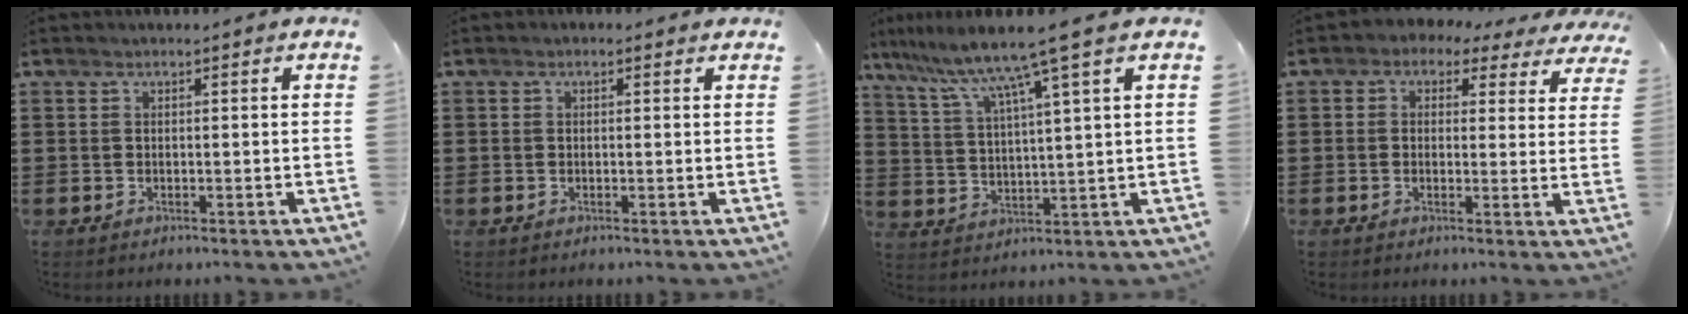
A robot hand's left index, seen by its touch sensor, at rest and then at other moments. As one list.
[{"total": 0.6, "force": [-0.1, 0.5, 0.2], "torque": [-0.004, 0.004, -0.004]}, {"total": 8.8, "force": [6.3, -1.0, 6.0], "torque": [-0.140, -0.032, 0.099]}, {"total": 2.1, "force": [1.1, 1.6, 0.7], "torque": [-0.026, -0.008, 0.013]}]